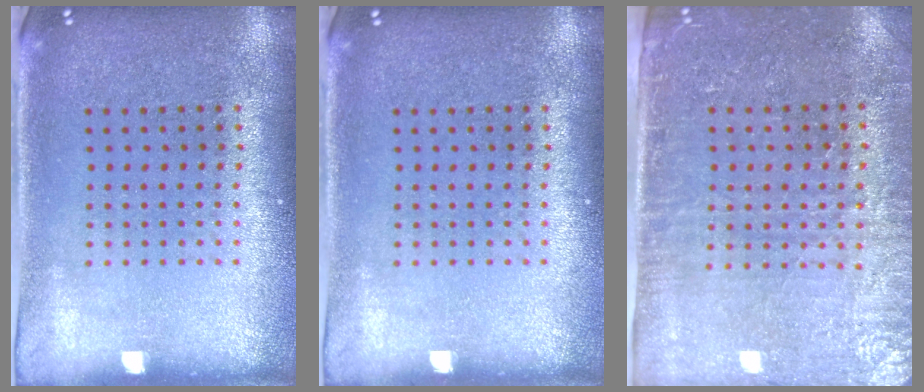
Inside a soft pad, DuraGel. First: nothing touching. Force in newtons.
{"total": 0.0}
{"total": 3.2, "press": 2.9, "slide": 1.2}